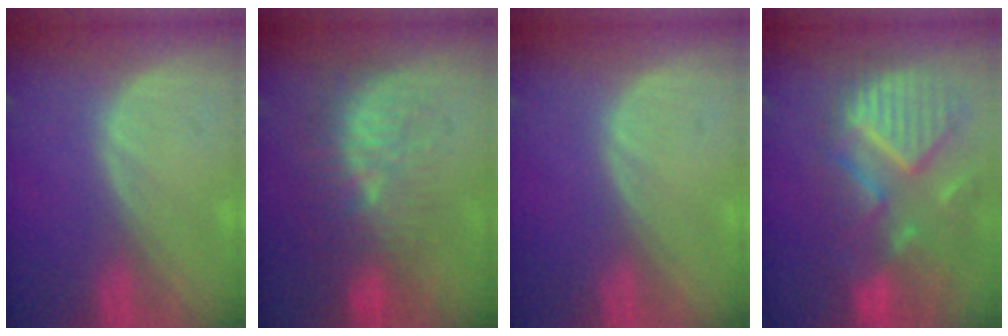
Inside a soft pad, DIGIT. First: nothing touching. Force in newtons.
{"total": 9.6, "press": 8.9, "slide": 3.5}
{"total": 0.0}
{"total": 12.2, "press": 10.5, "slide": 6.2}